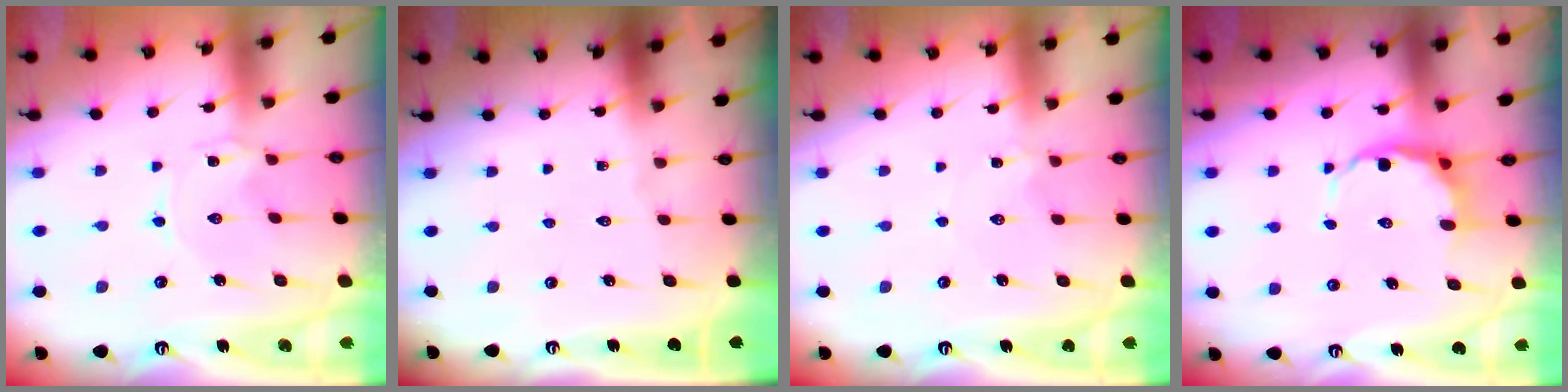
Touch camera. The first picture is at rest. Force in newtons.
{"total": 0.0}
{"total": 2.2, "press": 2.2, "slide": 0.4}
{"total": 7.6, "press": 7.4, "slide": 1.7}